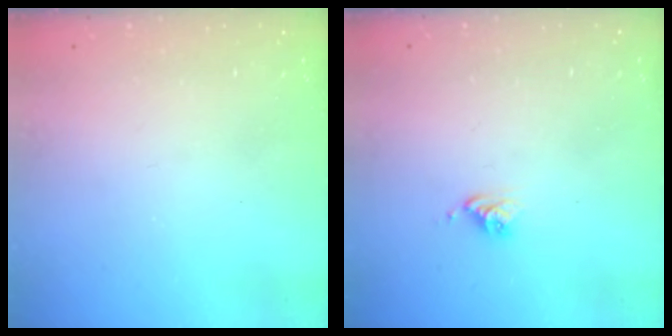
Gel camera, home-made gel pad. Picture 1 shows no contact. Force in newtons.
{"total": 3.7, "press": 3.7, "slide": 0.6}